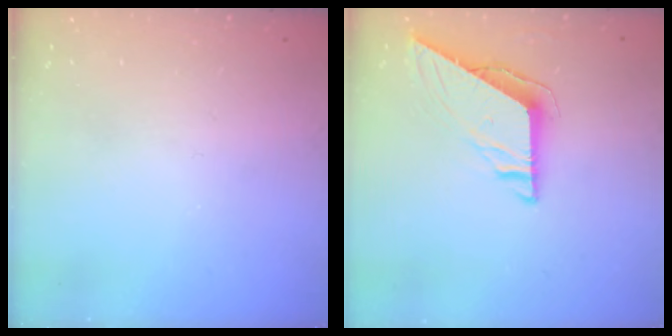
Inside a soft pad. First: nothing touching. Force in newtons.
{"total": 7.7, "press": 7.6, "slide": 0.6}